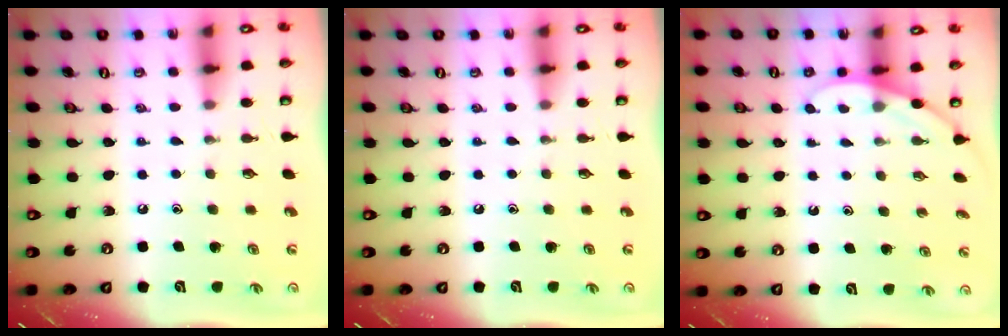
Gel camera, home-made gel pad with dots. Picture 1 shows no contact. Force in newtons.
{"total": 0.0}
{"total": 2.8, "press": 2.8, "slide": 0.2}